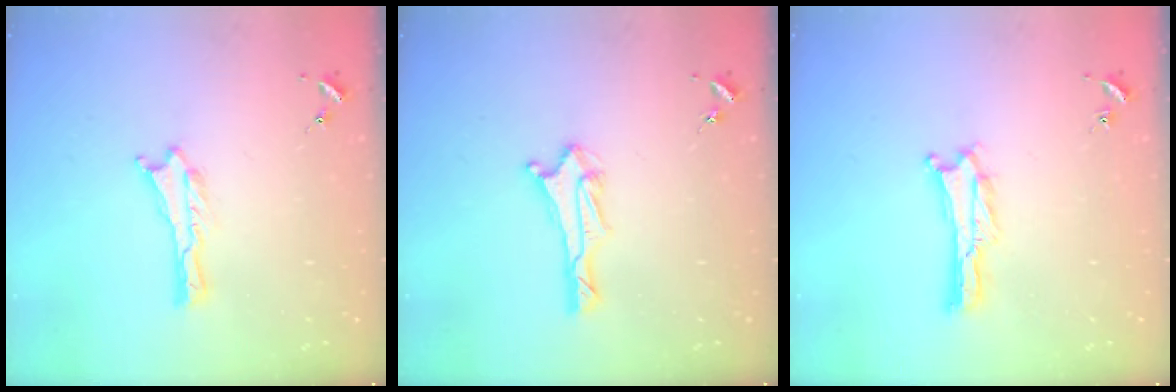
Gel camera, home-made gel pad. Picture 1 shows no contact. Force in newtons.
{"total": 2.9, "press": 2.8, "slide": 0.7}
{"total": 0.0}